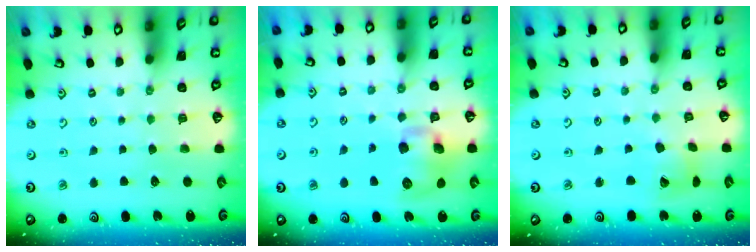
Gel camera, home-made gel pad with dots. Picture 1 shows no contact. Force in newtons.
{"total": 11.2, "press": 11.1, "slide": 1.9}
{"total": 8.5, "press": 8.4, "slide": 1.2}